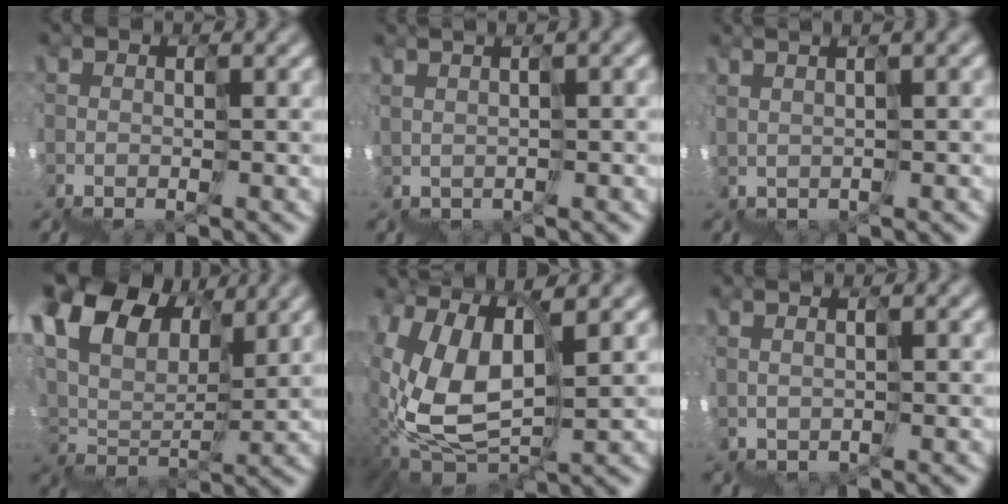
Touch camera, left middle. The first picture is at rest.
{"total": 3.2, "force": [2.6, -0.5, 1.8], "torque": [-0.006, 0.047, 0.052]}
{"total": 4.2, "force": [3.6, -0.6, 2.1], "torque": [-0.006, 0.055, 0.064]}
{"total": 7.0, "force": [6.7, 2.0, 0.4], "torque": [-0.032, 0.055, 0.104]}
{"total": 5.8, "force": [4.0, 1.7, 3.7], "torque": [-0.095, 0.032, 0.065]}
{"total": 2.2, "force": [1.8, -0.8, -0.9], "torque": [0.021, 0.031, 0.035]}